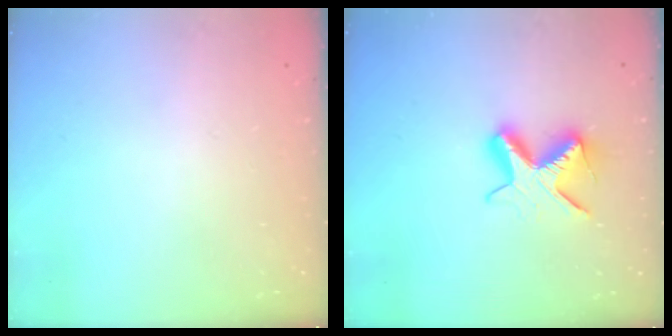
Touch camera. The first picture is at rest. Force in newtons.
{"total": 10.6, "press": 10.6, "slide": 0.3}